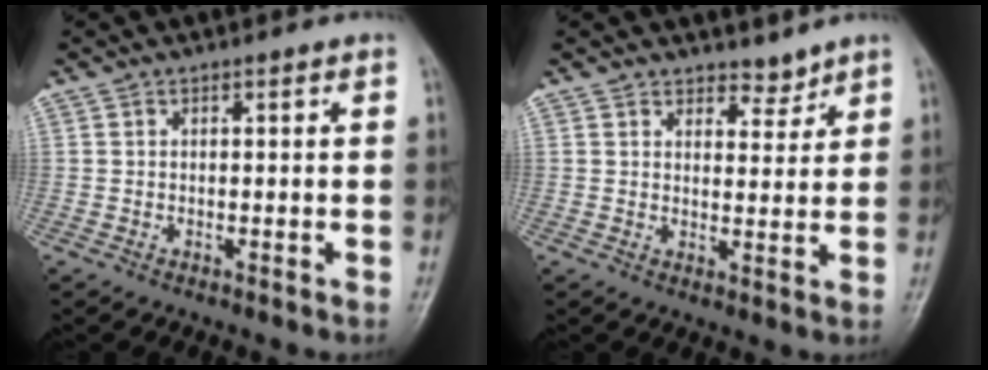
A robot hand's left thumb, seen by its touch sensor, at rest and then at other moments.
{"total": 3.4, "force": [3.0, 1.6, 0.6], "torque": [0.013, -0.024, 0.045]}